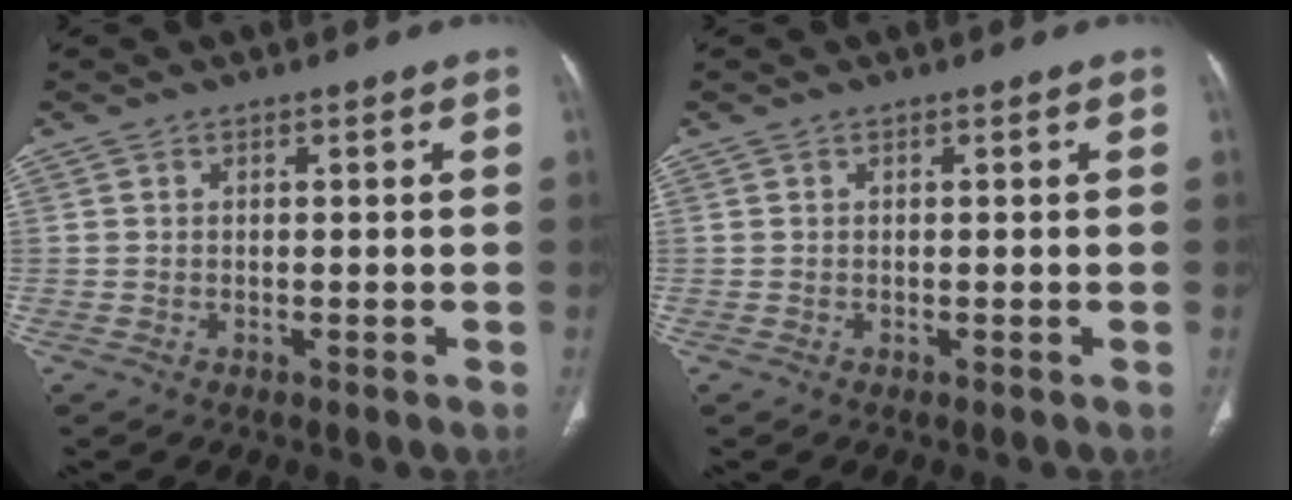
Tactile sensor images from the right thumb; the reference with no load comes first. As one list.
[{"total": 0.0}]